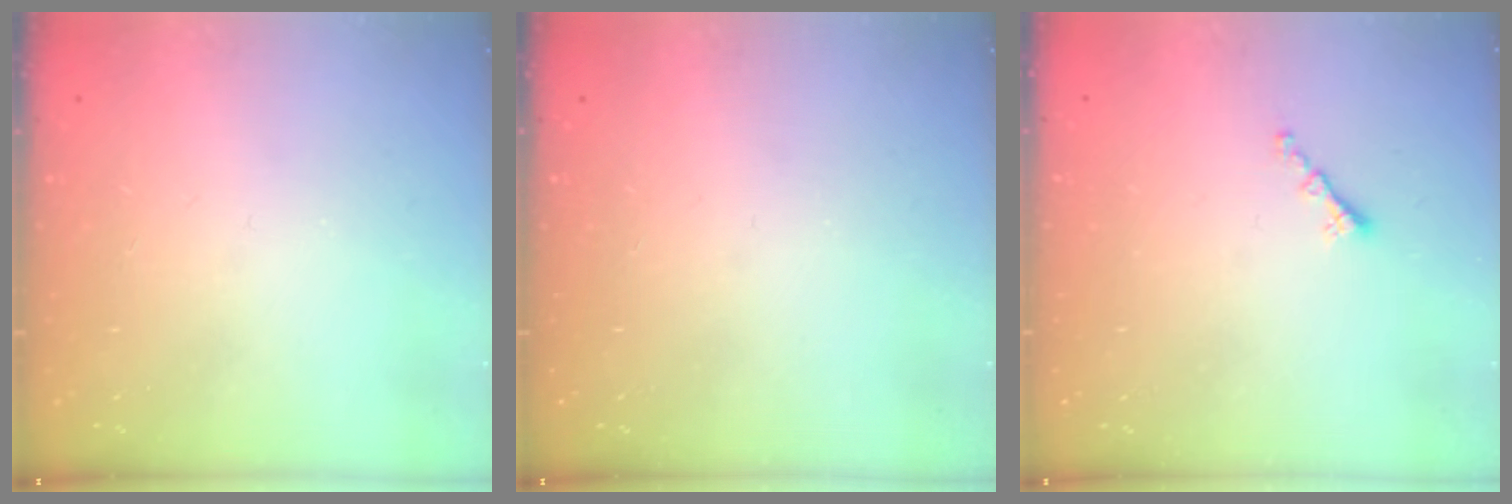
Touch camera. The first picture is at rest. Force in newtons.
{"total": 0.0}
{"total": 1.3, "press": 1.2, "slide": 0.5}